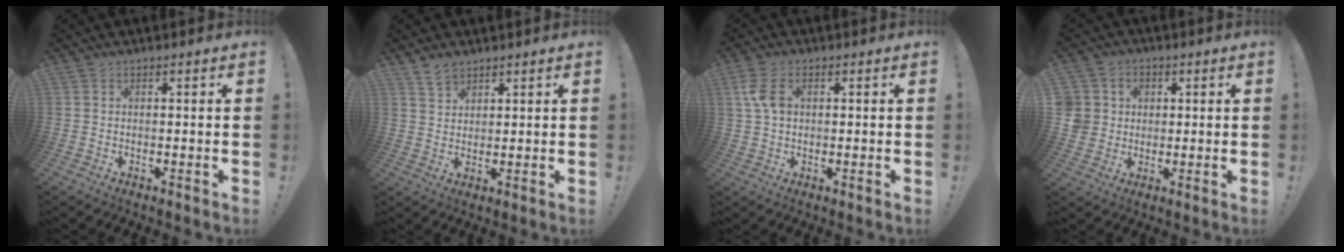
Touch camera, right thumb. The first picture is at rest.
{"total": 3.9, "force": [3.4, 1.8, 0.8], "torque": [-0.001, -0.025, 0.063]}
{"total": 6.4, "force": [1.4, 4.2, 4.7], "torque": [-0.094, -0.002, 0.023]}
{"total": 7.0, "force": [1.1, 6.8, 1.6], "torque": [-0.036, -0.004, 0.024]}